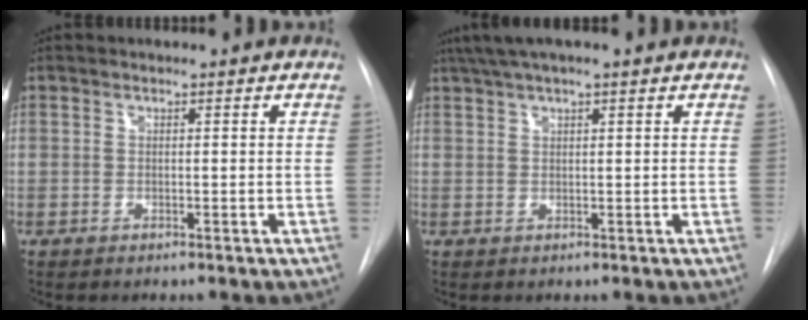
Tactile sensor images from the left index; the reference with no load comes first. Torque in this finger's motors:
{"motor_torque": [0.76, -0.93, 0.51, 0.13]}